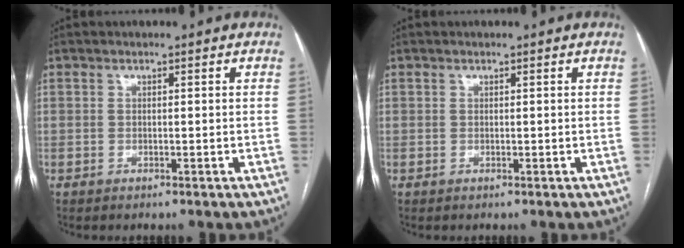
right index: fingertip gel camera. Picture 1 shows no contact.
{"total": 0.0}